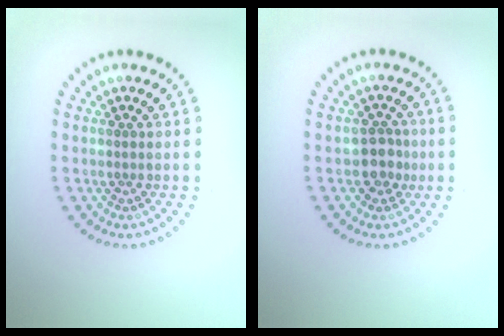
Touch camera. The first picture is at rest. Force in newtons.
{"total": 2.2, "press": 2.0, "slide": 1.1}